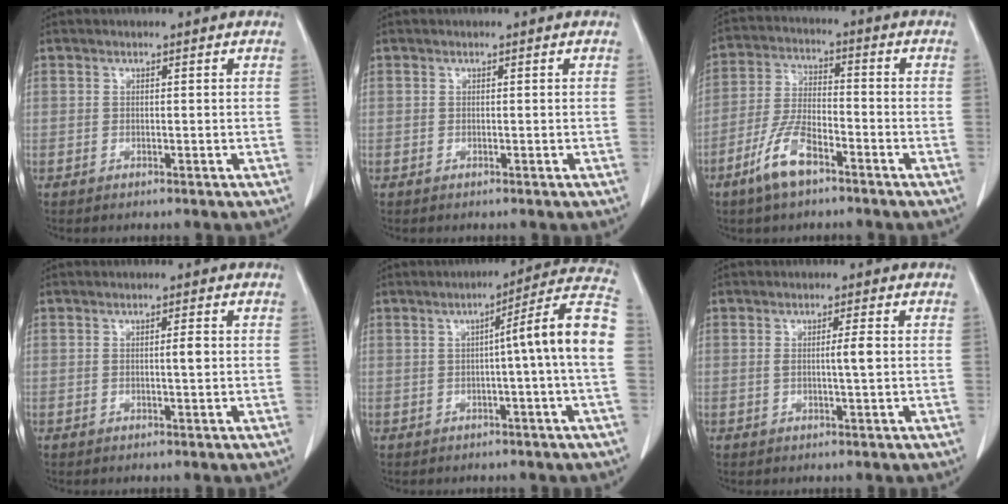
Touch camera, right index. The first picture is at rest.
{"total": 0.0}
{"total": 8.3, "force": [-5.2, 2.4, 6.0], "torque": [-0.131, -0.003, -0.101]}
{"total": 1.4, "force": [0.0, 0.0, 1.4], "torque": [-0.024, 0.001, -0.001]}
{"total": 11.0, "force": [-0.3, -1.6, 10.9], "torque": [-0.140, 0.018, -0.010]}
{"total": 2.4, "force": [0.0, -0.2, 2.3], "torque": [-0.040, -0.001, -0.001]}